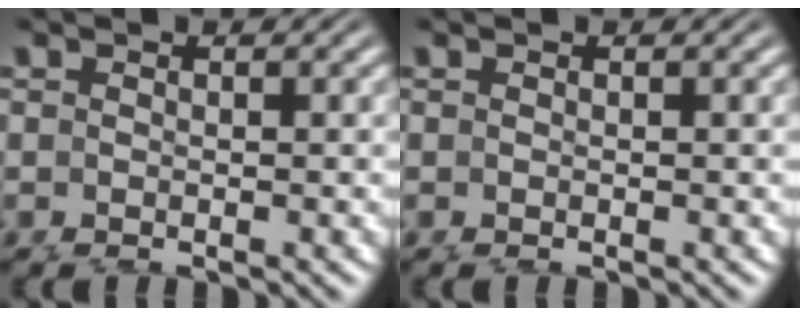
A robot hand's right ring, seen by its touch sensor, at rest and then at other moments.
{"total": 0.0}